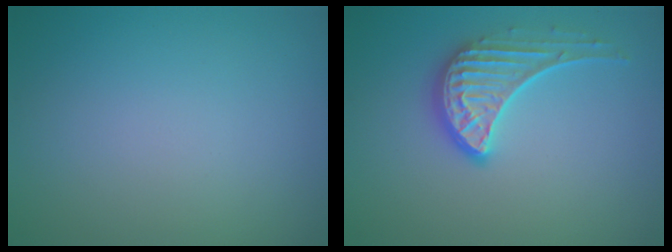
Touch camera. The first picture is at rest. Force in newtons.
{"total": 3.5, "press": 3.0, "slide": 1.7}